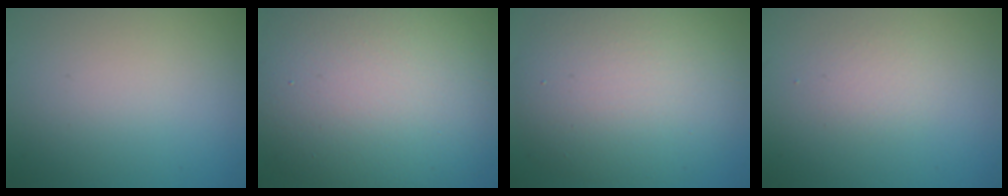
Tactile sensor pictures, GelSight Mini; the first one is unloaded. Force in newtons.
{"total": 15.2, "press": 15.2, "slide": 1.1}
{"total": 9.8, "press": 9.8, "slide": 0.6}
{"total": 1.3, "press": 1.3, "slide": 0.2}